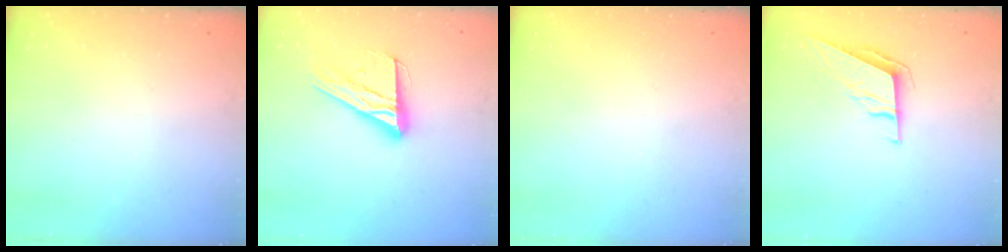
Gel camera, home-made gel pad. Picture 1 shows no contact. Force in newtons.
{"total": 16.7, "press": 16.6, "slide": 1.6}
{"total": 0.0}
{"total": 7.4, "press": 7.1, "slide": 2.2}